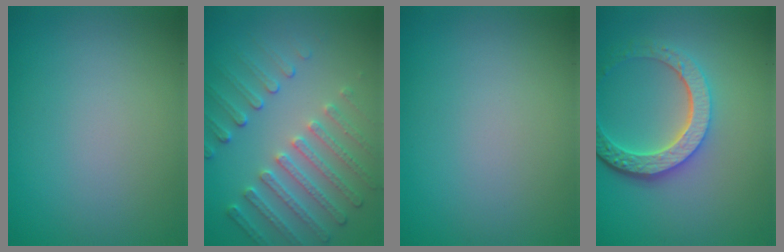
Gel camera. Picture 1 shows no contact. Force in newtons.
{"total": 5.1, "press": 3.9, "slide": 3.3}
{"total": 0.0}
{"total": 5.6, "press": 4.3, "slide": 3.6}